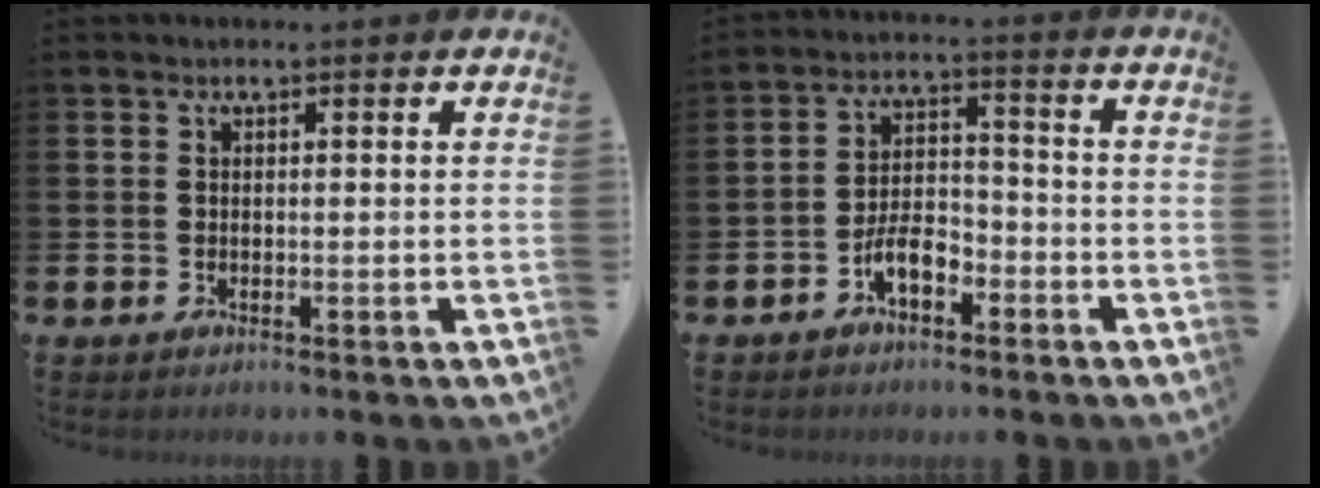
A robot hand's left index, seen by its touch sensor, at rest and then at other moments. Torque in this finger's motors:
{"motor_torque": [0.60, 0.16, 0.40, 0.14]}